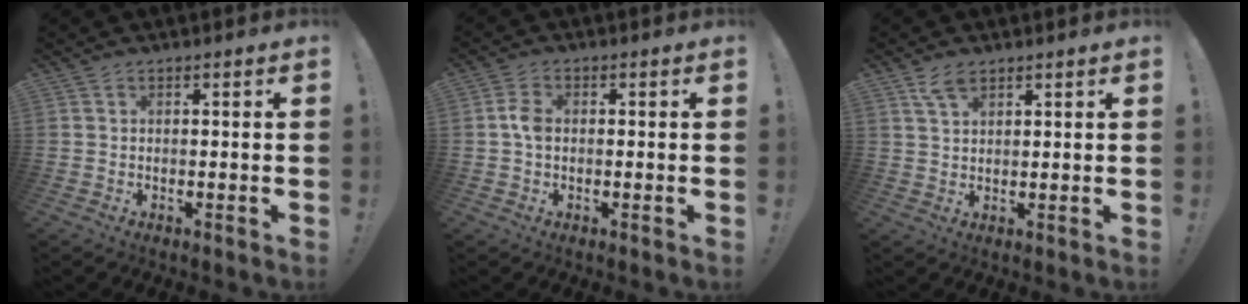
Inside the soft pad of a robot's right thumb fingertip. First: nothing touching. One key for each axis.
{"total": 4.0, "fx": -0.2, "fy": 2.6, "fz": 3.0, "tx": -0.050, "ty": 0.011, "tz": -0.004}
{"total": 4.5, "fx": 2.9, "fy": 2.1, "fz": 2.6, "tx": -0.045, "ty": -0.013, "tz": 0.054}